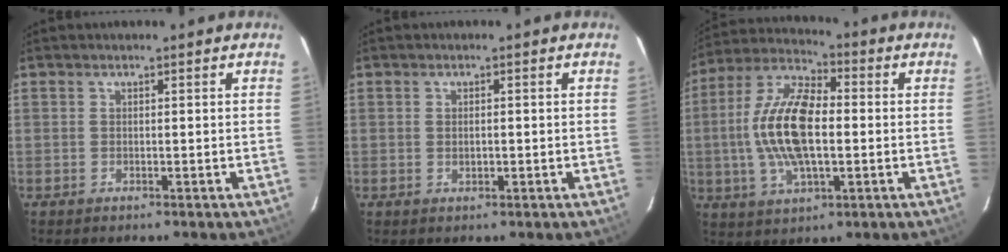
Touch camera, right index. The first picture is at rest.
{"total": 1.4, "force": [-0.1, 0.8, 1.1], "torque": [-0.019, 0.001, -0.001]}
{"total": 15.9, "force": [-0.7, 6.8, 14.4], "torque": [-0.293, 0.009, -0.018]}